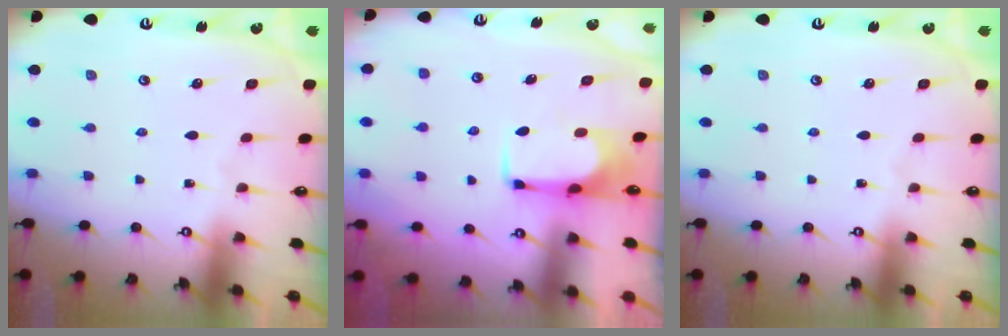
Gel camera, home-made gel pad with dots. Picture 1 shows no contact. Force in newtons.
{"total": 0.0}
{"total": 0.0}